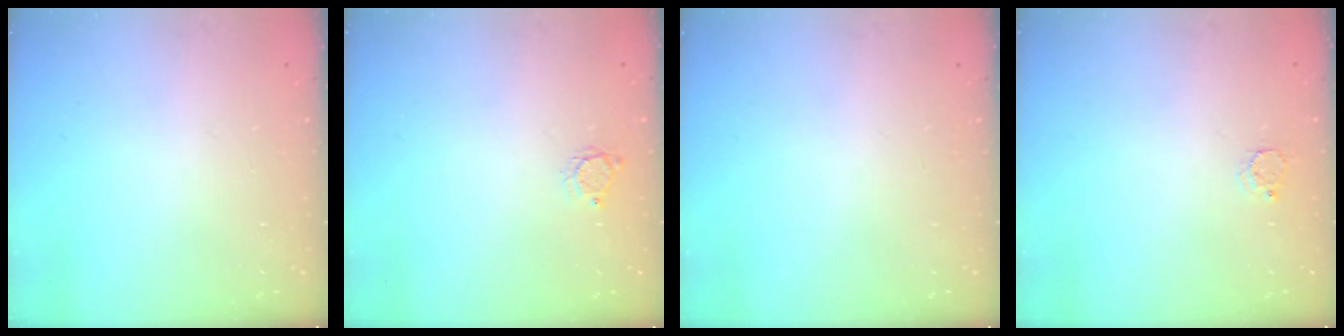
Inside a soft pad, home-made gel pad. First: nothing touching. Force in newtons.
{"total": 3.0, "press": 3.0, "slide": 0.3}
{"total": 0.0}
{"total": 2.4, "press": 2.4, "slide": 0.3}